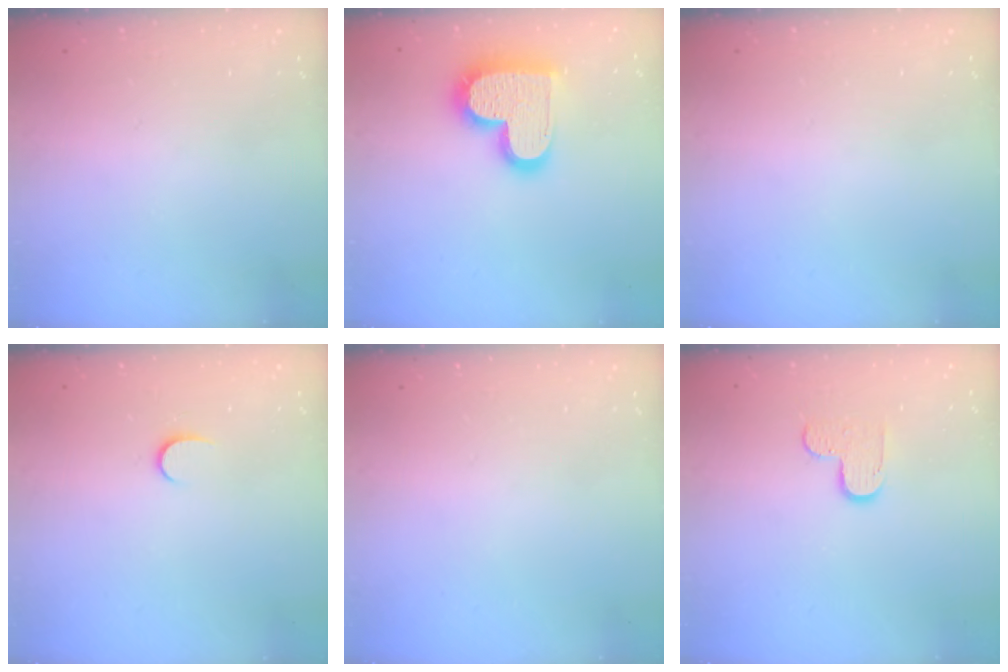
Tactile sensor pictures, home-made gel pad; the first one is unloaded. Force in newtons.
{"total": 18.1, "press": 18.1, "slide": 1.3}
{"total": 0.0}
{"total": 4.9, "press": 4.9, "slide": 0.6}
{"total": 0.0}
{"total": 5.8, "press": 5.8, "slide": 0.4}